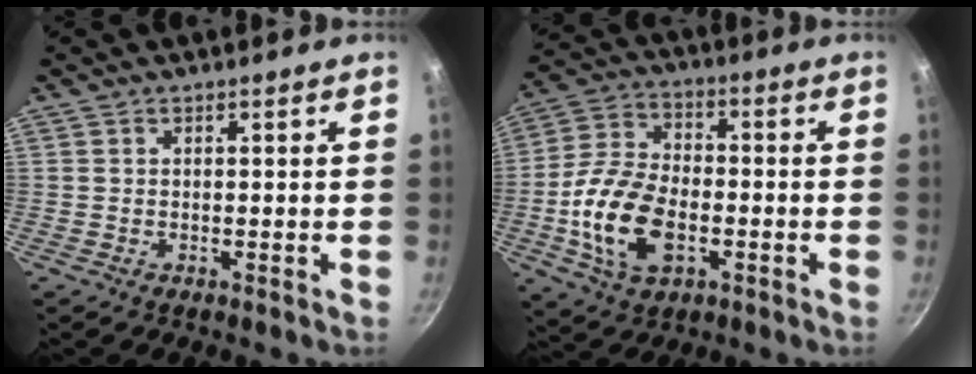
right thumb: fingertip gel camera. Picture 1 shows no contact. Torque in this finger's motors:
{"motor_torque": [-0.12, 0.66, 0.60, 0.15, 0.19]}